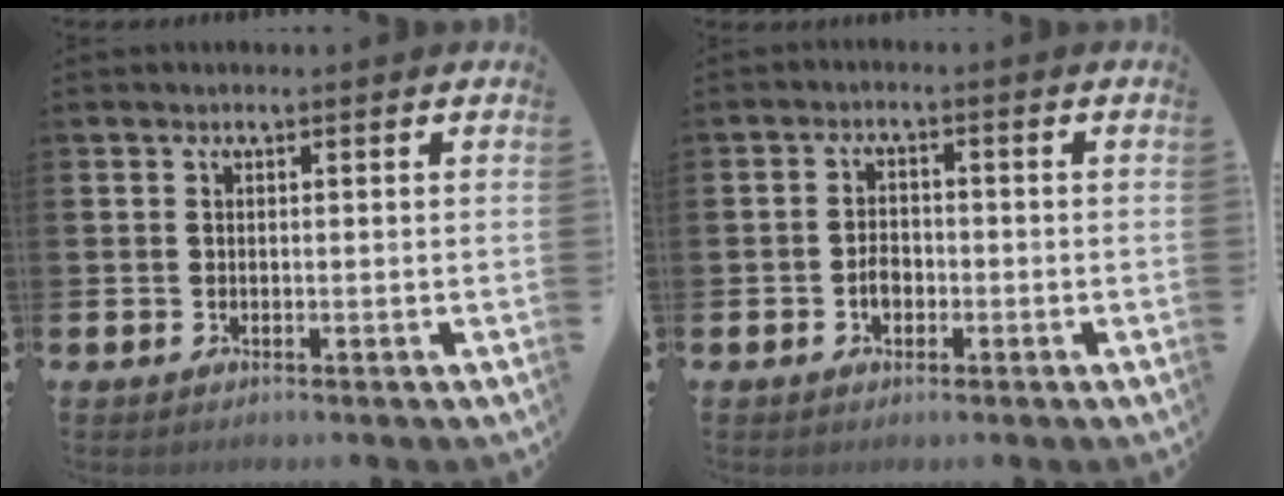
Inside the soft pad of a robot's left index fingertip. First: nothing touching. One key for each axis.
{"total": 2.4, "fx": -0.8, "fy": 1.7, "fz": 1.5, "tx": -0.017, "ty": -0.001, "tz": -0.019}